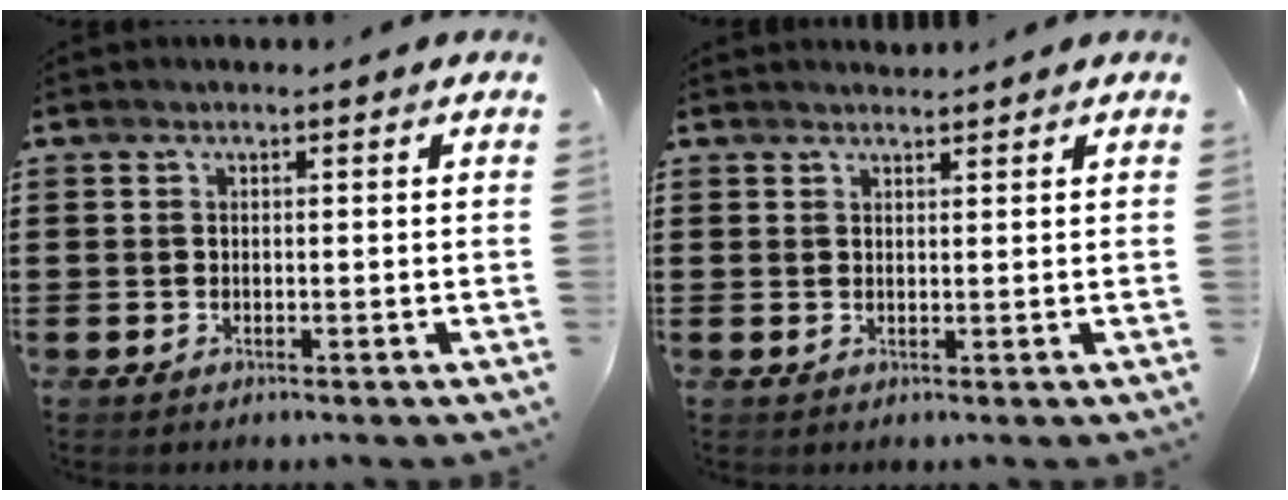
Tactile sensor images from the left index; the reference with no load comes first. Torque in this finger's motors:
{"motor_torque": [-0.81, 0.56, -0.48, -0.12]}